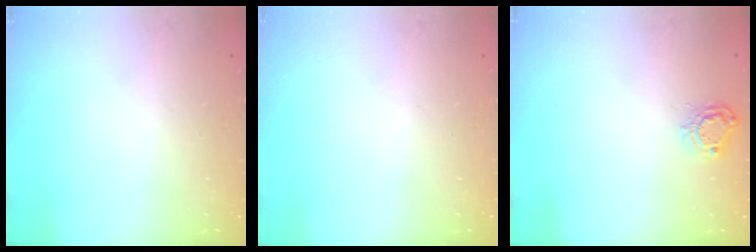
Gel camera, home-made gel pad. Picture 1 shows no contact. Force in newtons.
{"total": 0.0}
{"total": 5.9, "press": 5.9, "slide": 0.4}